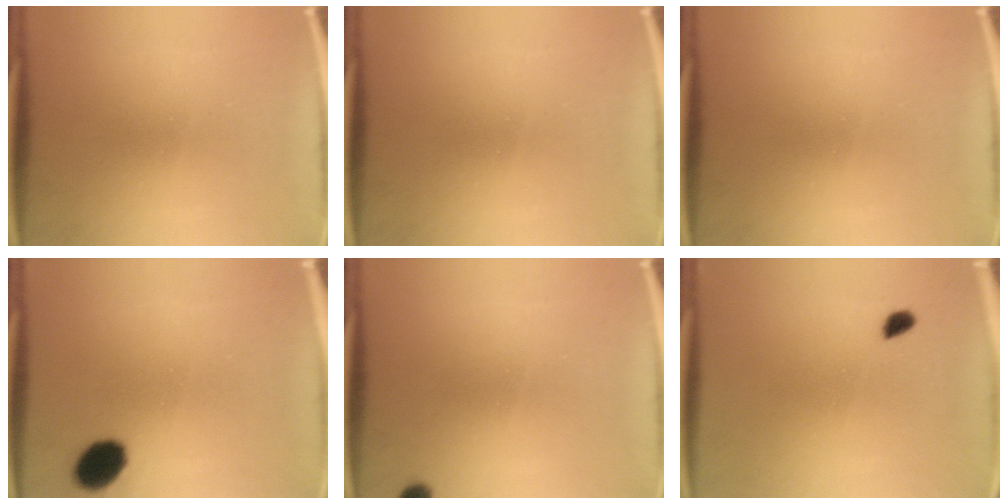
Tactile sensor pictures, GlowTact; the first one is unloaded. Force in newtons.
{"total": 0.0}
{"total": 0.0}
{"total": 7.3}
{"total": 1.5}
{"total": 1.7}